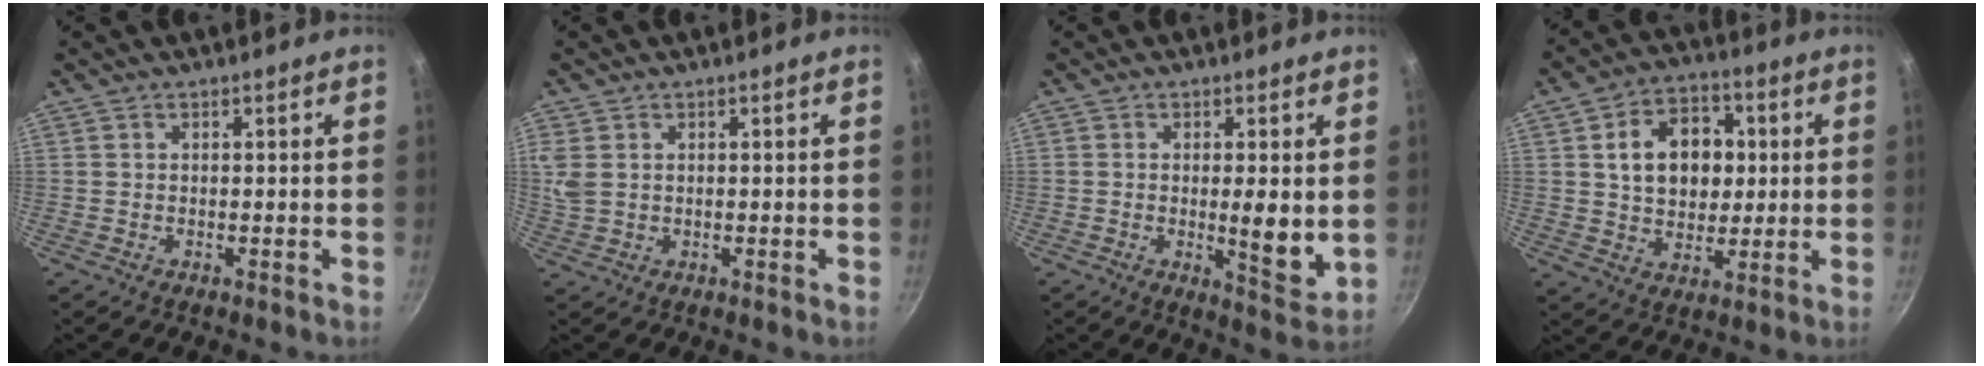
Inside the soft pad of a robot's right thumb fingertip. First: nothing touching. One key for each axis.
{"total": 3.9, "fx": 1.1, "fy": 2.8, "fz": 2.5, "tx": -0.051, "ty": 0.002, "tz": 0.027}
{"total": 7.2, "fx": 0.0, "fy": 1.9, "fz": 6.9, "tx": -0.103, "ty": -0.022, "tz": 0.003}
{"total": 13.6, "fx": 2.3, "fy": 10.1, "fz": 8.8, "tx": -0.102, "ty": 0.009, "tz": 0.034}